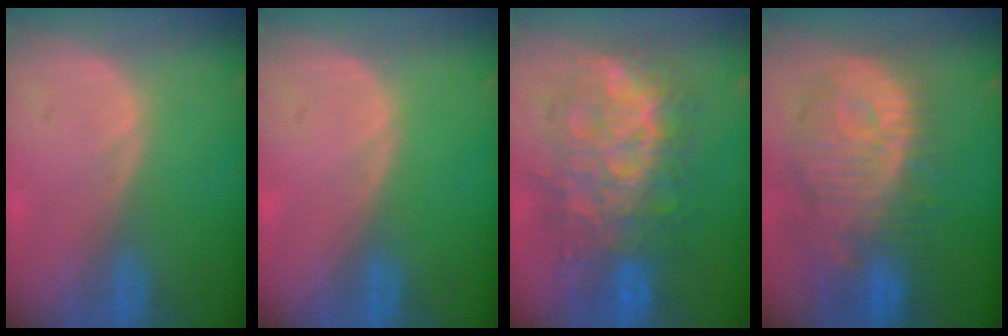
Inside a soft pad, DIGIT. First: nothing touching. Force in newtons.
{"total": 0.0}
{"total": 12.1, "press": 12.0, "slide": 1.2}
{"total": 12.3, "press": 11.1, "slide": 5.2}